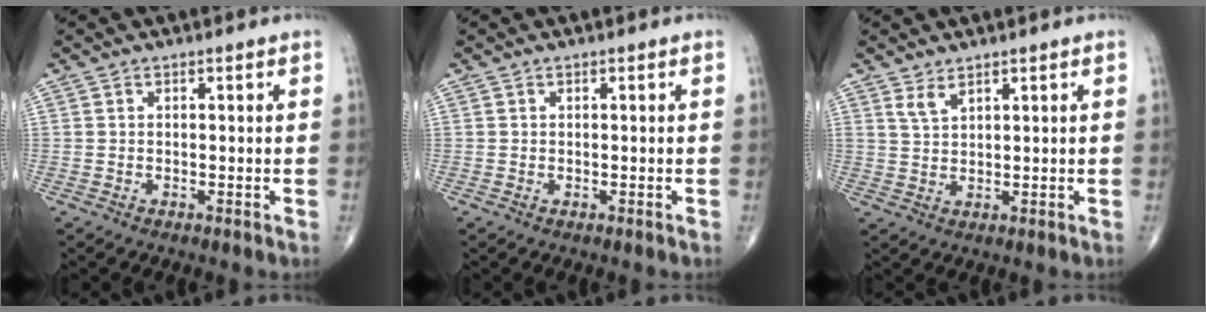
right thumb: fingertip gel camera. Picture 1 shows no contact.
{"total": 0.0}
{"total": 2.5, "force": [1.9, 0.9, 1.4], "torque": [-0.027, -0.013, 0.045]}